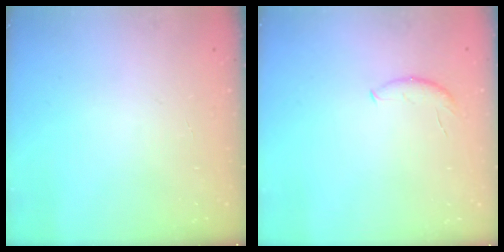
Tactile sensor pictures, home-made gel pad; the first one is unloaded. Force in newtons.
{"total": 5.4, "press": 5.4, "slide": 0.2}